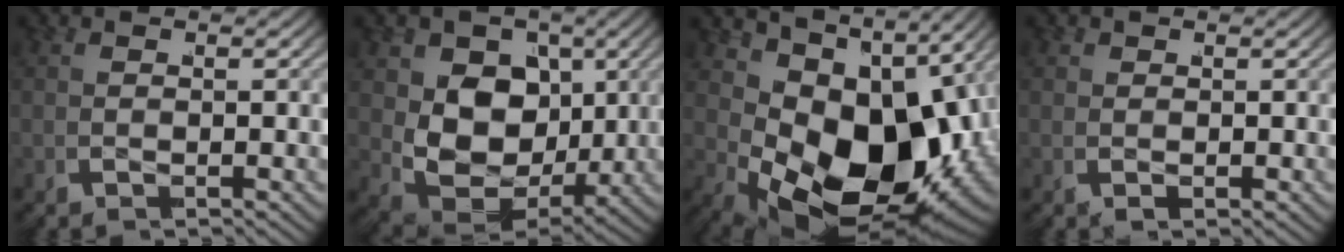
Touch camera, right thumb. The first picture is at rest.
{"total": 14.8, "force": [0.1, 11.1, 9.7], "torque": [-0.202, -0.048, 0.017]}
{"total": 18.8, "force": [-1.6, 11.4, 14.9], "torque": [-0.265, -0.043, 0.002]}
{"total": 0.7, "force": [0.4, 0.6, 0.1], "torque": [-0.003, -0.007, 0.009]}